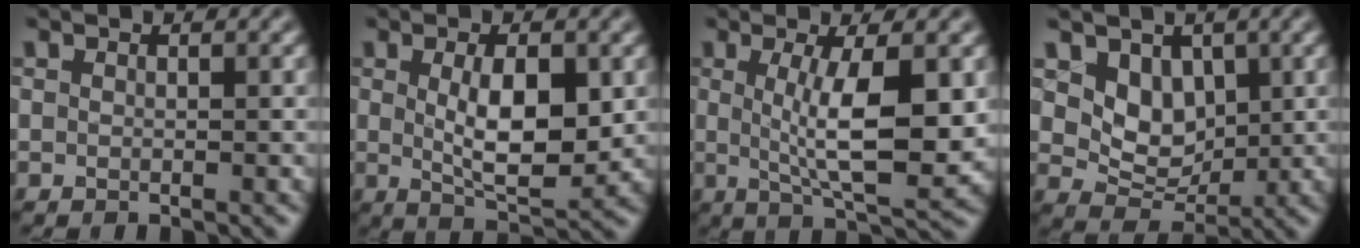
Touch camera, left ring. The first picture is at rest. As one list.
[{"total": 6.0, "force": [0.5, 2.4, 5.5], "torque": [-0.096, -0.007, 0.015]}, {"total": 7.5, "force": [0.8, 1.8, 7.2], "torque": [-0.116, -0.010, 0.017]}, {"total": 4.2, "force": [1.5, 3.2, 2.3], "torque": [-0.046, -0.015, 0.023]}]